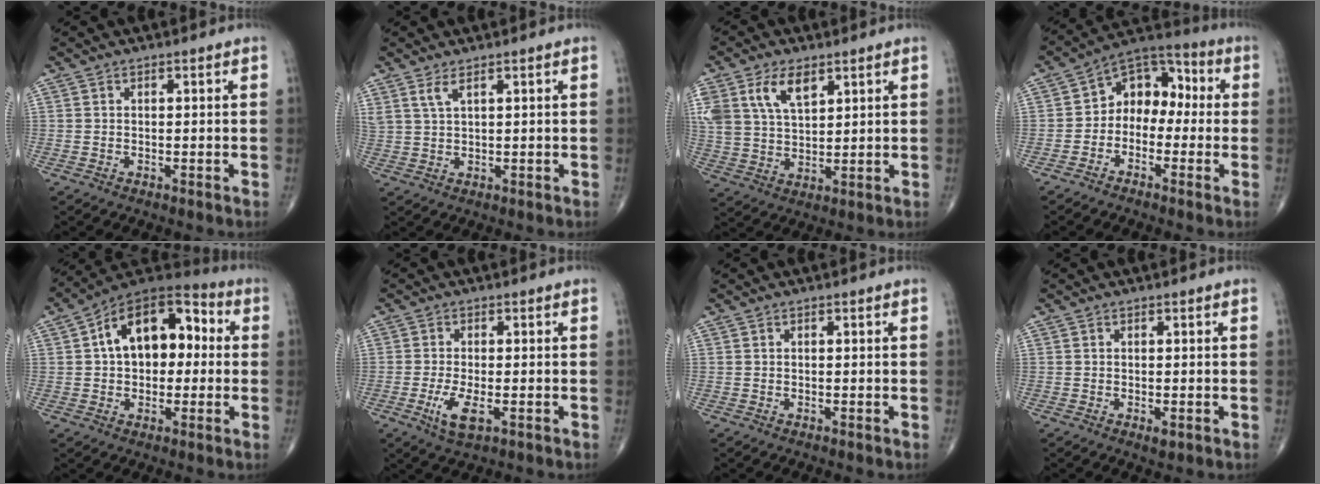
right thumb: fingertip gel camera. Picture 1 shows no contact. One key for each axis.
{"total": 2.7, "fx": 1.7, "fy": 0.6, "fz": 2.0, "tx": -0.046, "ty": -0.005, "tz": 0.042}
{"total": 10.8, "fx": 5.4, "fy": 6.0, "fz": 7.3, "tx": -0.139, "ty": -0.014, "tz": 0.112}
{"total": 9.9, "fx": -0.9, "fy": 7.3, "fz": 6.7, "tx": -0.062, "ty": 0.046, "tz": -0.037}
{"total": 17.1, "fx": 2.5, "fy": 10.6, "fz": 13.3, "tx": -0.169, "ty": 0.042, "tz": 0.031}
{"total": 5.1, "fx": -1.7, "fy": 1.9, "fz": 4.5, "tx": -0.093, "ty": -0.010, "tz": -0.027}
{"total": 0.0}
{"total": 1.3, "fx": -0.4, "fy": 0.5, "fz": 1.1, "tx": -0.016, "ty": -0.004, "tz": -0.005}